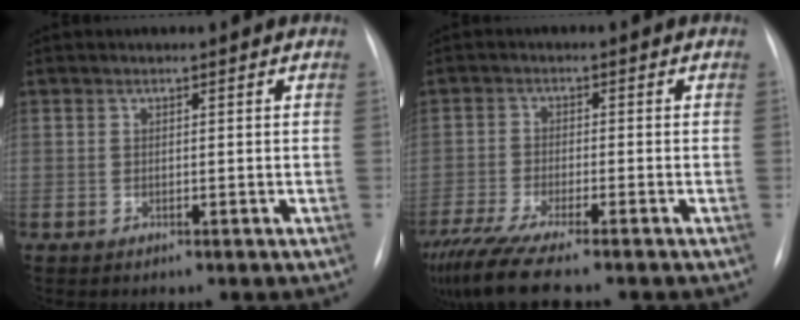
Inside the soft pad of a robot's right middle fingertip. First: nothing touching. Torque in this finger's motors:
{"motor_torque": [1.11, -1.03, 0.22, 0.07]}